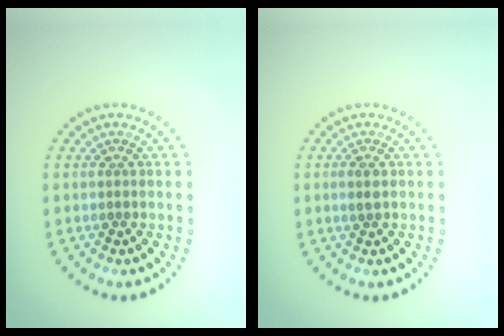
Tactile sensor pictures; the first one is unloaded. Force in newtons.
{"total": 1.2, "press": 1.1, "slide": 0.4}